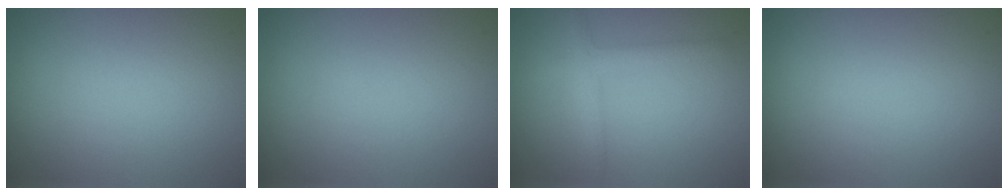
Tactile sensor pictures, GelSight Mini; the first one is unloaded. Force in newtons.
{"total": 0.0}
{"total": 2.1, "press": 2.1, "slide": 0.1}
{"total": 0.0}